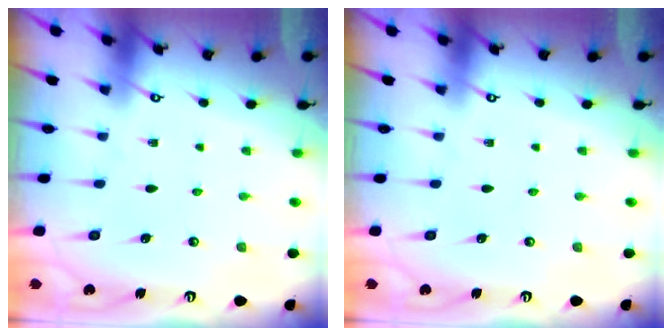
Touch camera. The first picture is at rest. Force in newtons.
{"total": 0.0}